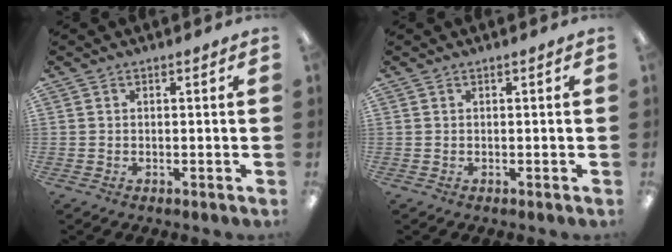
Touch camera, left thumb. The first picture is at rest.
{"total": 0.0}